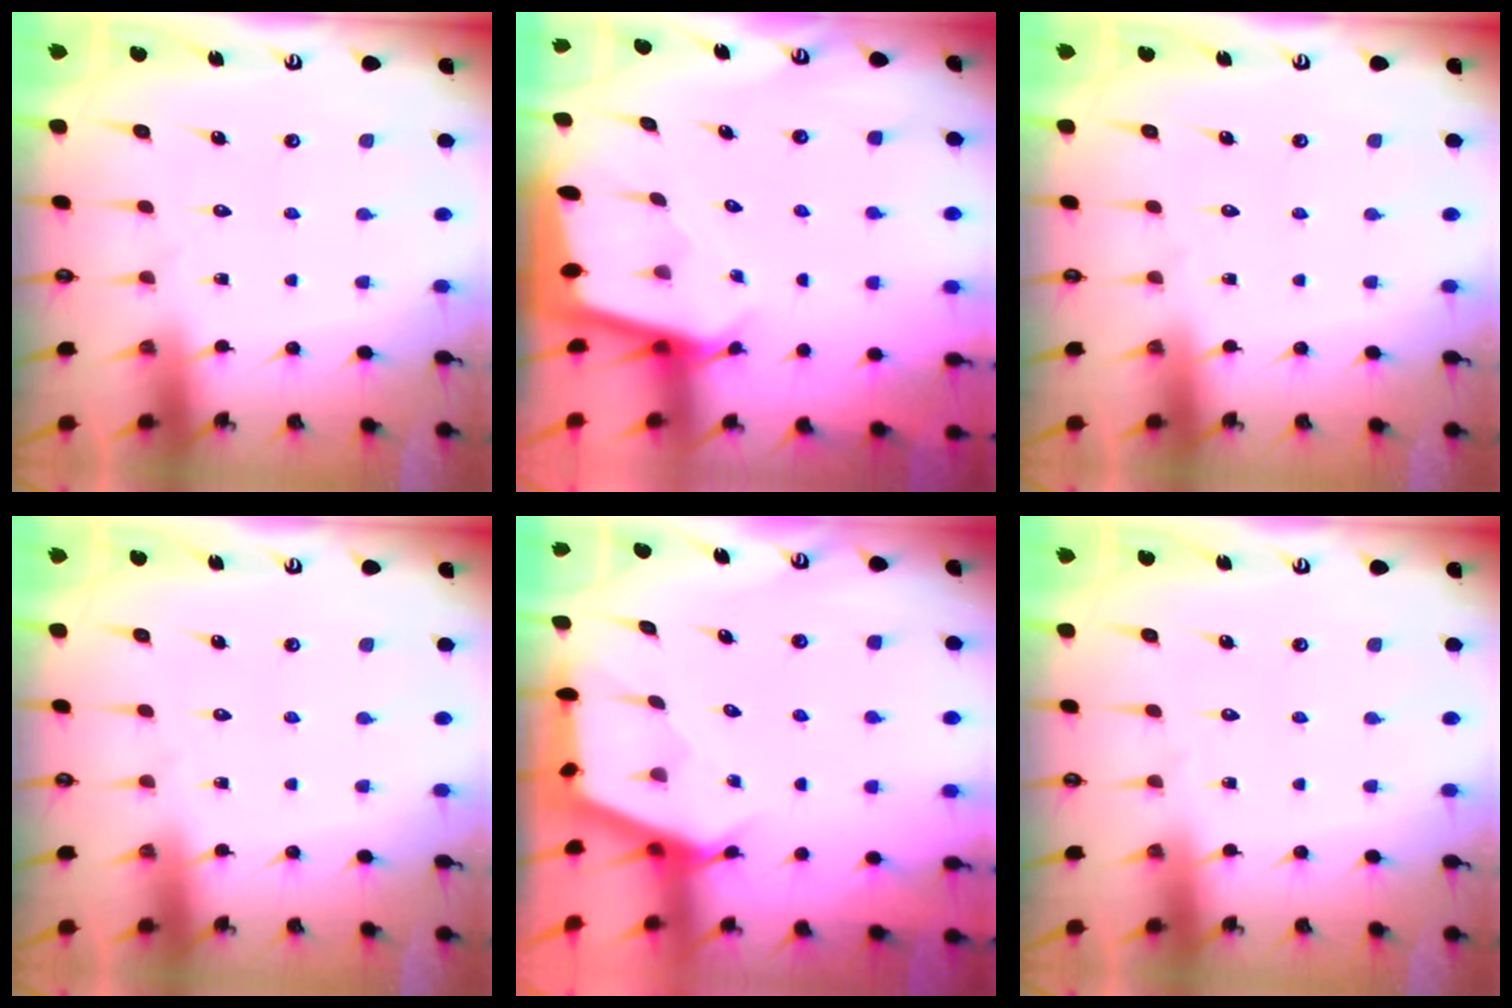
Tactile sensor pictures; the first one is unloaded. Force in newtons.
{"total": 2.4, "press": 2.4, "slide": 0.1}
{"total": 0.0}
{"total": 0.0}
{"total": 2.7, "press": 2.7, "slide": 0.4}
{"total": 0.0}